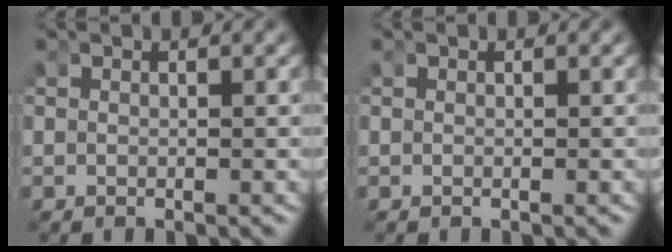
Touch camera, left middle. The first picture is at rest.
{"total": 0.0}